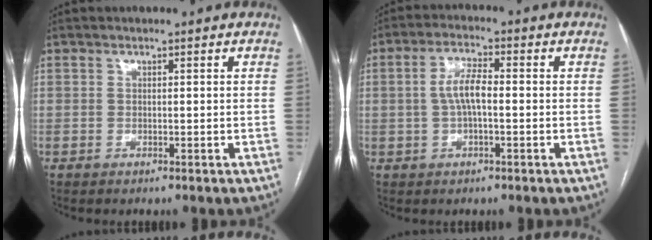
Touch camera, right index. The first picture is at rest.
{"total": 5.0, "force": [-0.2, 1.4, 4.8], "torque": [-0.100, 0.013, -0.005]}